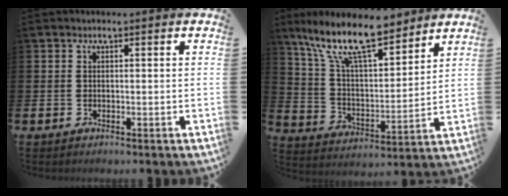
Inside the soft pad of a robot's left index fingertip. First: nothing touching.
{"total": 13.2, "force": [10.4, 4.0, 7.1], "torque": [-0.158, -0.051, 0.182]}